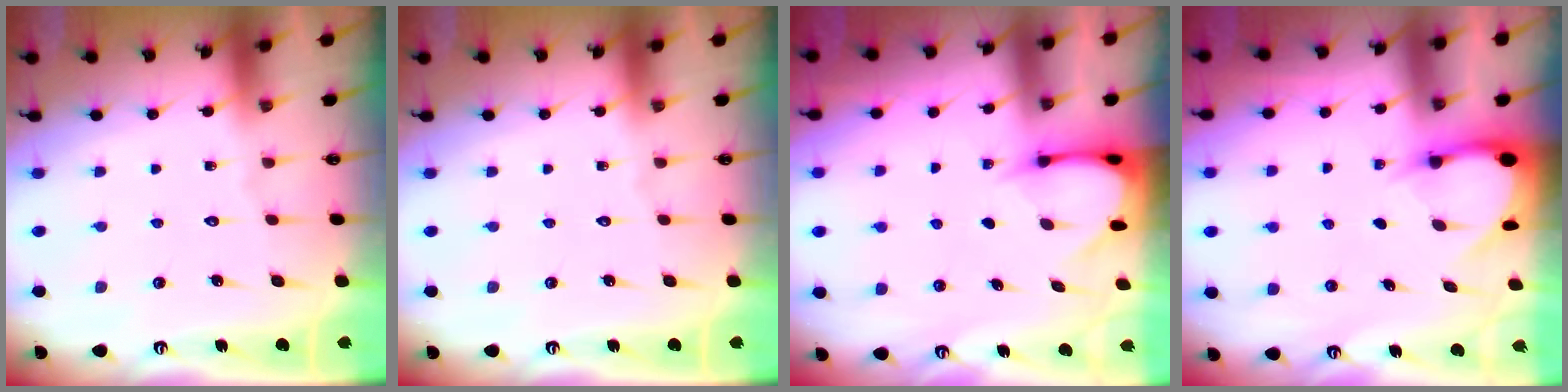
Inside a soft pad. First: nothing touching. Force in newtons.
{"total": 0.0}
{"total": 3.4, "press": 3.4, "slide": 0.3}
{"total": 3.2, "press": 3.2, "slide": 0.2}